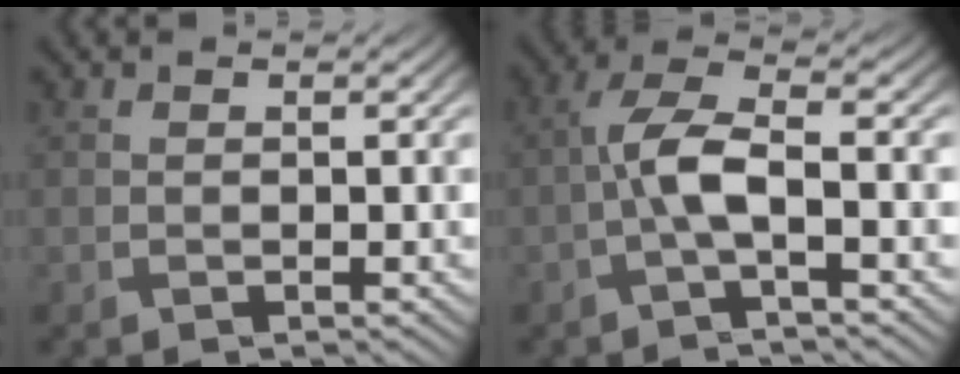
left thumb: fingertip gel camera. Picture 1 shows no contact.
{"total": 5.3, "force": [-1.4, 1.5, 4.9], "torque": [-0.106, 0.015, -0.039]}